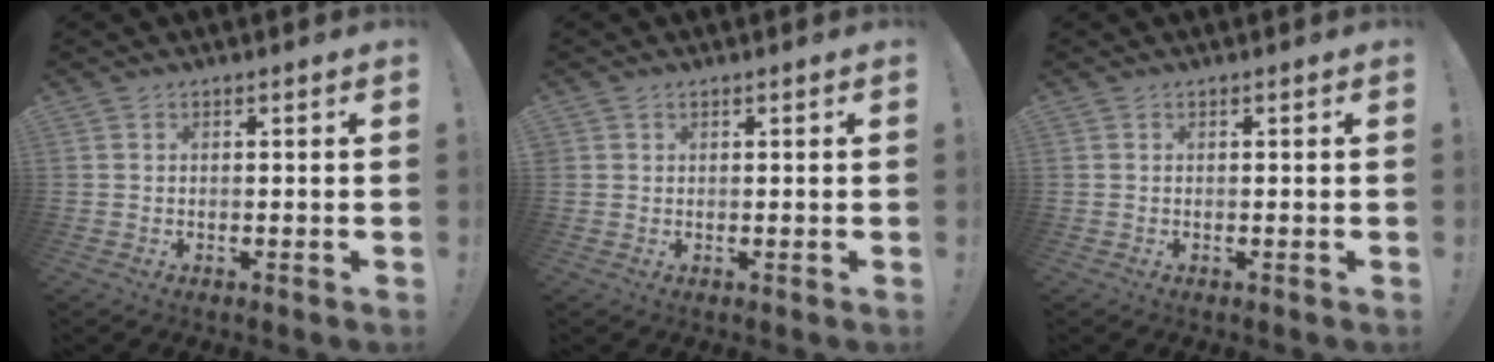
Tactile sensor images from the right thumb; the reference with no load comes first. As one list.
[{"total": 0.6, "force": [0.4, 0.4, 0.0], "torque": [0.008, -0.003, 0.007]}, {"total": 0.0}]